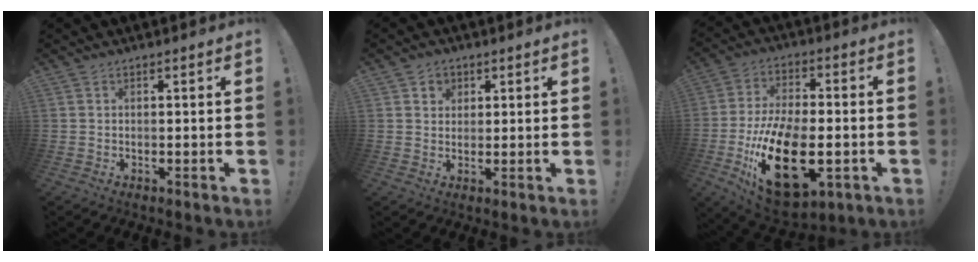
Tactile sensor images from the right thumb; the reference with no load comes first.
{"total": 3.6, "force": [1.5, 3.2, 0.8], "torque": [-0.009, -0.006, 0.026]}
{"total": 24.1, "force": [-6.5, 13.0, 19.2], "torque": [-0.367, 0.030, -0.091]}